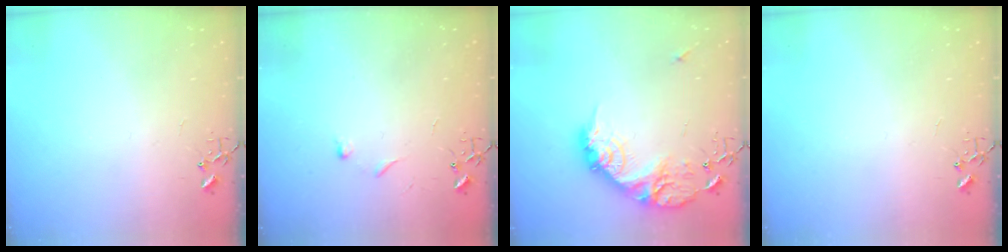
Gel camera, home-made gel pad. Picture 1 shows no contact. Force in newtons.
{"total": 4.7, "press": 4.6, "slide": 0.6}
{"total": 19.5, "press": 19.4, "slide": 1.6}
{"total": 0.0}